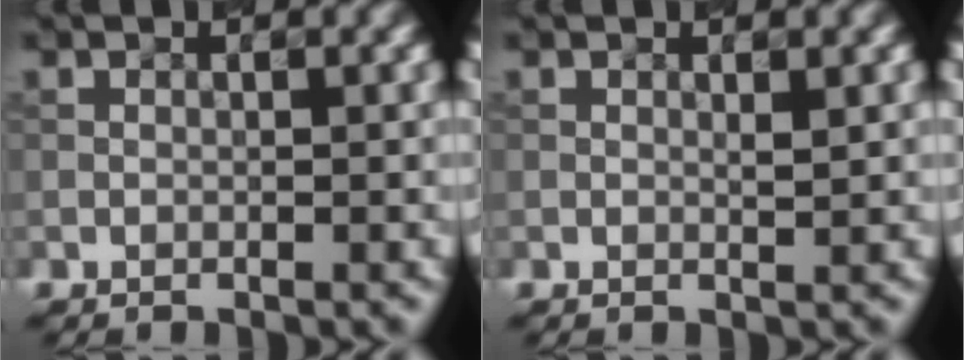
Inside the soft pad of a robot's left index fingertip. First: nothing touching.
{"total": 0.7, "force": [0.3, 0.1, 0.6], "torque": [-0.011, 0.000, 0.003]}